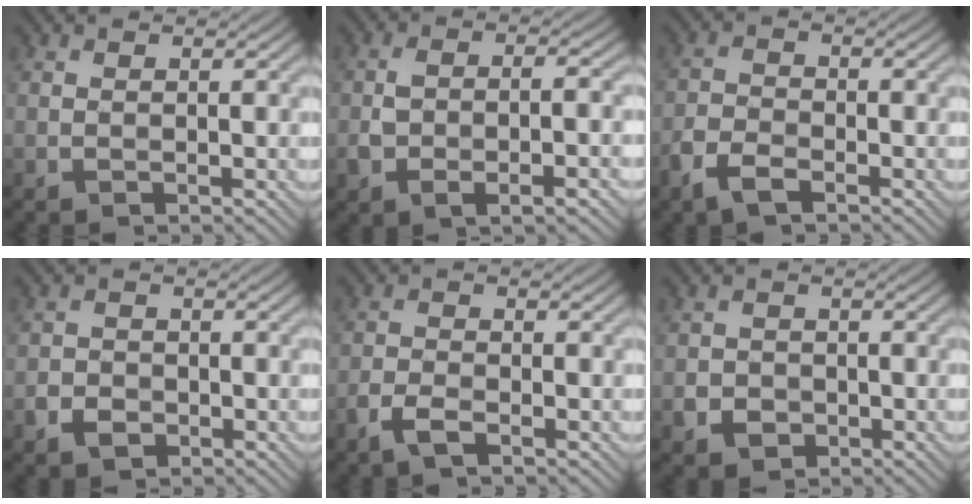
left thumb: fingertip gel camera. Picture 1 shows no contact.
{"total": 6.7, "force": [-2.9, 2.9, 5.3], "torque": [-0.101, -0.011, -0.046]}
{"total": 4.1, "force": [-2.8, 1.8, 2.4], "torque": [-0.055, -0.006, -0.064]}
{"total": 2.6, "force": [-1.4, 2.0, 1.1], "torque": [-0.015, -0.003, -0.028]}
{"total": 2.8, "force": [-1.8, 1.0, 1.9], "torque": [-0.046, -0.002, -0.042]}
{"total": 3.1, "force": [-1.3, 2.6, 0.9], "torque": [-0.012, -0.005, -0.028]}